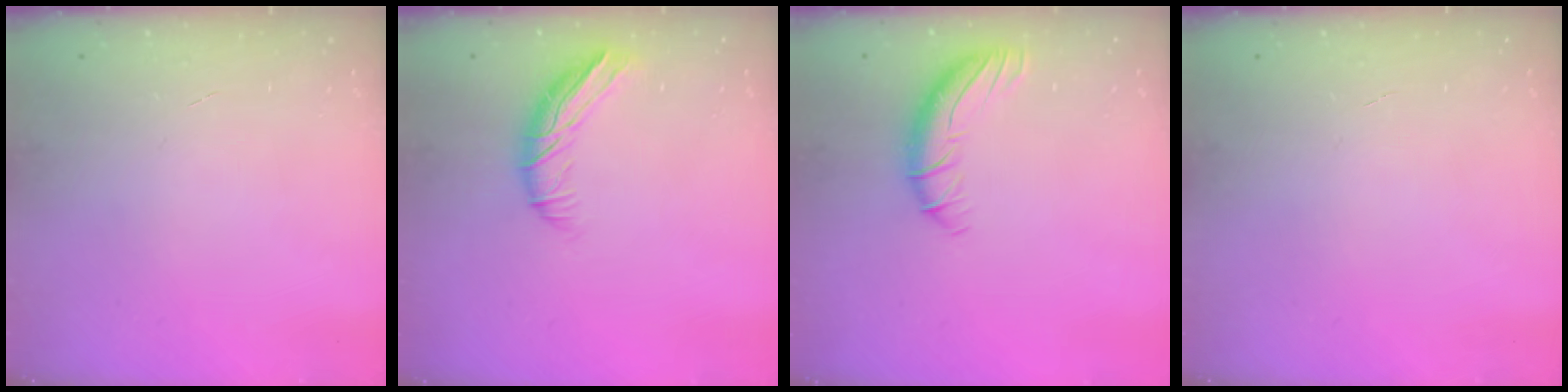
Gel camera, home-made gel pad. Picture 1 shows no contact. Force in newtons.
{"total": 9.8, "press": 9.7, "slide": 1.3}
{"total": 9.2, "press": 9.0, "slide": 2.0}
{"total": 0.0}